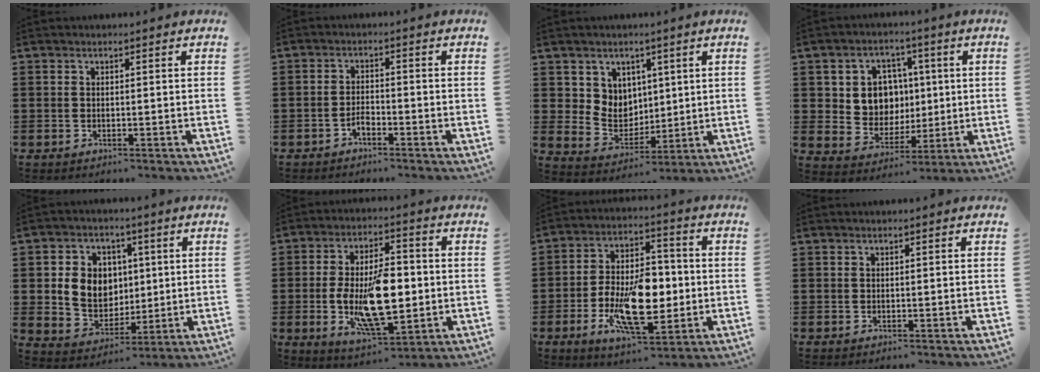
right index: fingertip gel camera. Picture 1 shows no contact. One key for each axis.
{"total": 1.9, "fx": -1.5, "fy": 0.7, "fz": 1.0, "tx": -0.023, "ty": 0.004, "tz": -0.030}
{"total": 6.0, "fx": 3.0, "fy": 5.2, "fz": 0.2, "tx": -0.031, "ty": -0.011, "tz": 0.058}
{"total": 7.6, "fx": 1.4, "fy": 6.7, "fz": 3.3, "tx": -0.080, "ty": 0.013, "tz": 0.027}
{"total": 7.4, "fx": 1.2, "fy": 6.6, "fz": 3.1, "tx": -0.072, "ty": 0.014, "tz": 0.021}
{"total": 13.5, "fx": -1.4, "fy": 6.1, "fz": 12.0, "tx": -0.226, "ty": -0.009, "tz": -0.026}
{"total": 12.8, "fx": -2.7, "fy": 6.2, "fz": 10.8, "tx": -0.200, "ty": -0.005, "tz": -0.048}
{"total": 0.0}